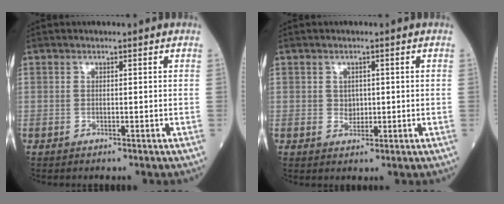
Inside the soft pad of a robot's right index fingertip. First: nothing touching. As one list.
[{"total": 1.8, "force": [0.1, 1.5, 0.9], "torque": [-0.013, 0.000, 0.005]}]